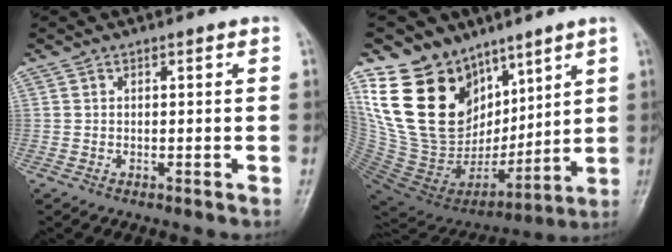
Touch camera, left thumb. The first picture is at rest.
{"total": 24.8, "force": [11.5, 16.5, 14.5], "torque": [-0.244, -0.038, 0.237]}